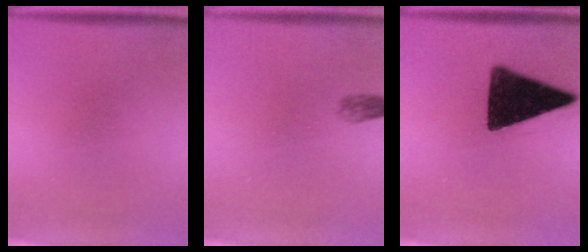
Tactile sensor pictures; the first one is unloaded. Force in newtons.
{"total": 1.5}
{"total": 15.2}